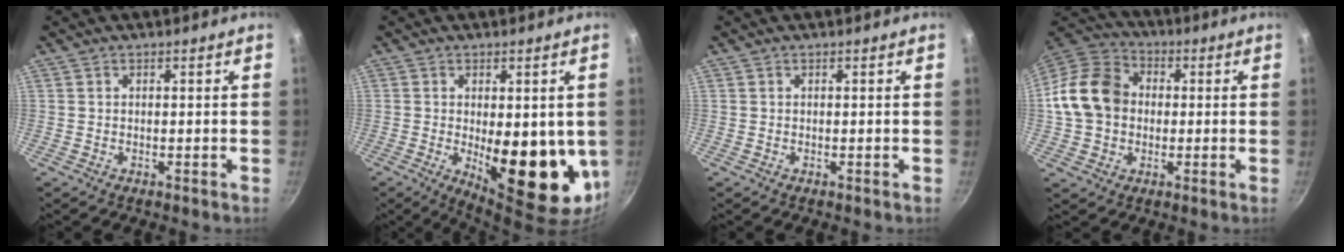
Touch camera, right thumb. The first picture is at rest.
{"total": 16.6, "force": [-1.4, 7.0, 15.0], "torque": [-0.184, -0.030, -0.003]}
{"total": 0.0}
{"total": 14.6, "force": [0.3, 11.9, 8.6], "torque": [-0.132, 0.030, -0.011]}